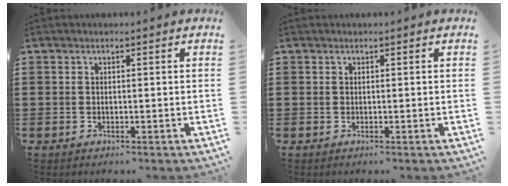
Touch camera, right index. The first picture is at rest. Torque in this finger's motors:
{"motor_torque": [-0.96, 1.18, -0.01, 0.01]}